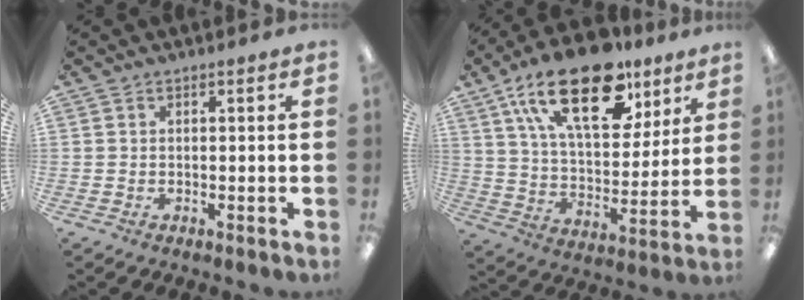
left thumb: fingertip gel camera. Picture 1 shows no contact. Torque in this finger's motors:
{"motor_torque": [0.82, 0.48, 1.89, -0.89, 0.19]}